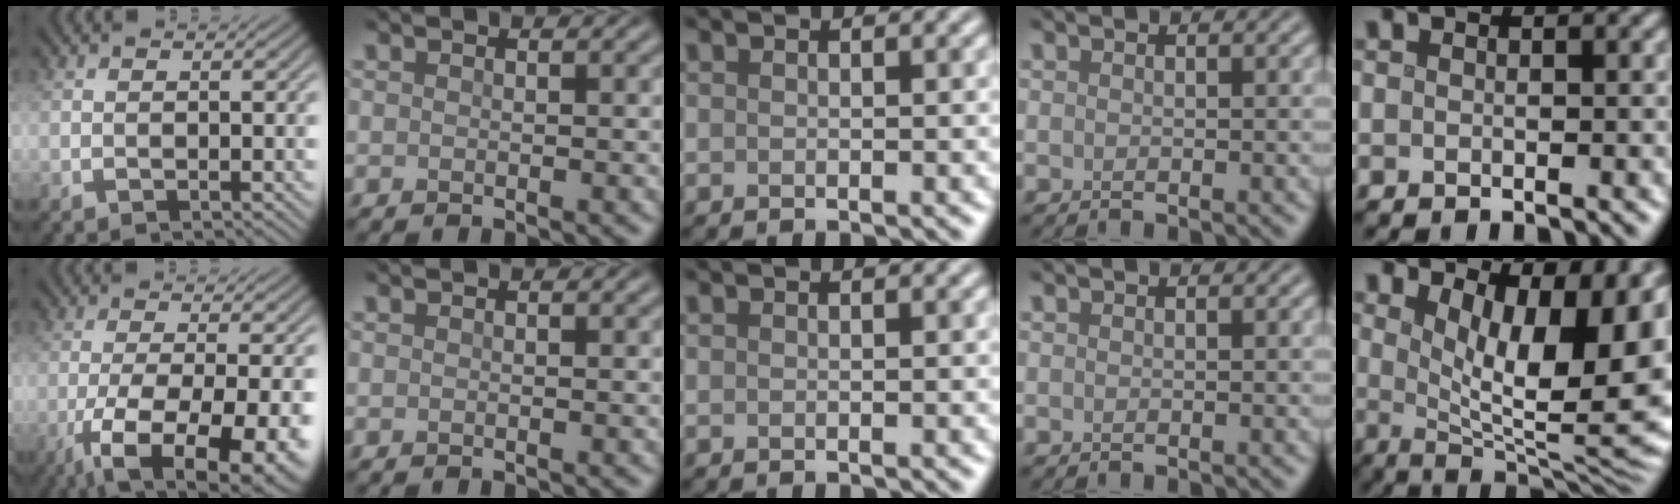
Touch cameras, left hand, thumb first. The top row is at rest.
{"thumb": {"total": 13.8, "force": [-6.0, 4.7, 11.5], "torque": [-0.208, -0.029, -0.084]}, "little": {"total": 13.0, "force": [3.6, 4.9, 11.5], "torque": [-0.115, 0.000, 0.055]}}